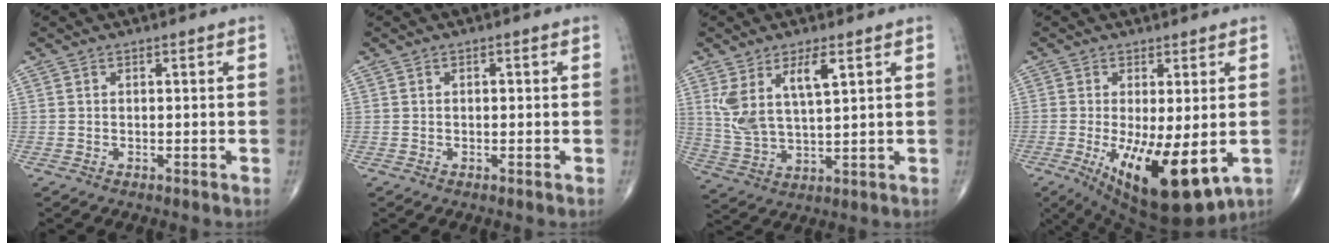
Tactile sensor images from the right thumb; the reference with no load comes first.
{"total": 0.7, "force": [0.1, 0.4, 0.5], "torque": [-0.011, 0.000, 0.002]}
{"total": 9.7, "force": [4.2, 3.6, 8.0], "torque": [-0.162, -0.018, 0.092]}
{"total": 15.5, "force": [-3.8, 5.3, 14.0], "torque": [-0.222, -0.031, -0.041]}